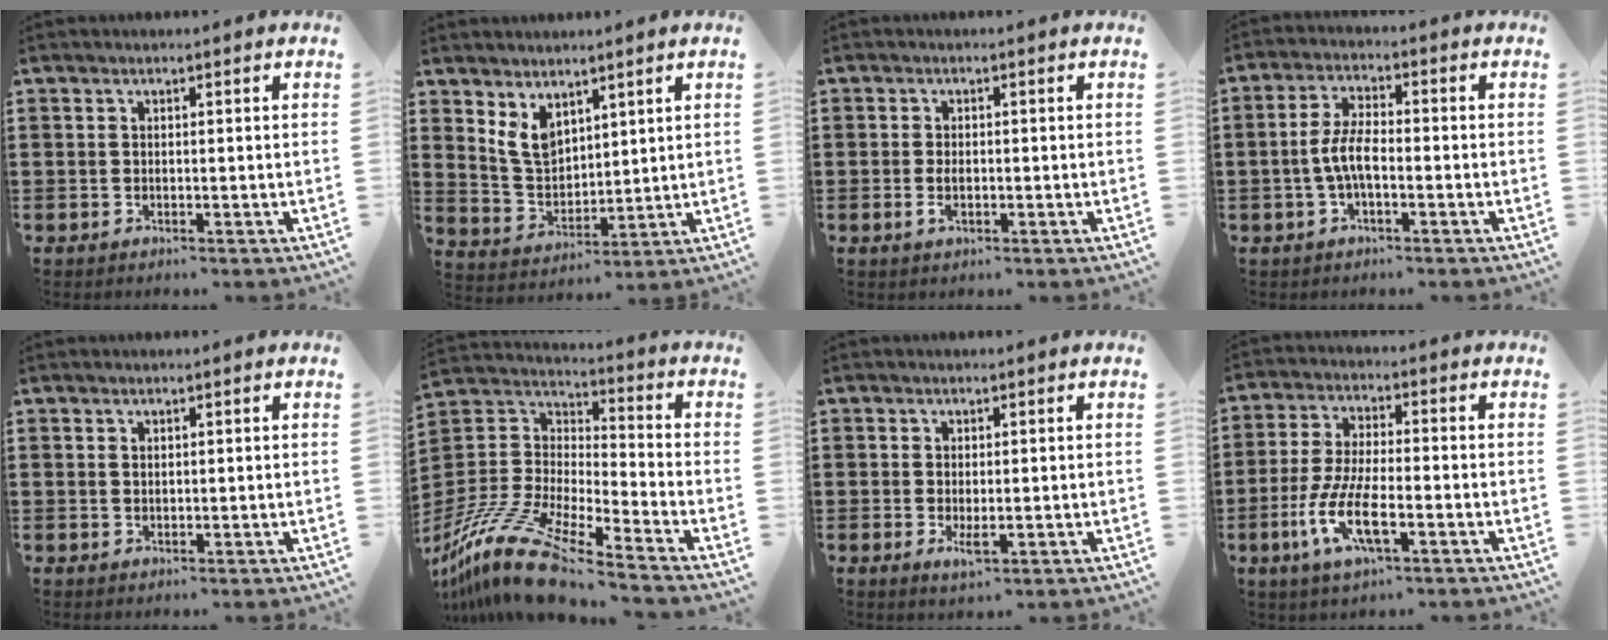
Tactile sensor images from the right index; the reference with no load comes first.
{"total": 6.0, "force": [3.7, 3.5, 3.2], "torque": [-0.083, -0.005, 0.068]}
{"total": 2.0, "force": [-0.4, 0.9, 1.7], "torque": [-0.049, -0.009, -0.010]}
{"total": 5.4, "force": [-1.2, 2.0, 4.9], "torque": [-0.120, -0.004, -0.033]}
{"total": 0.7, "force": [0.5, 0.5, 0.3], "torque": [-0.008, 0.002, 0.009]}
{"total": 15.3, "force": [-12.7, 2.4, 8.2], "torque": [-0.192, 0.022, -0.252]}
{"total": 2.3, "force": [-0.3, 0.6, 2.2], "torque": [-0.044, -0.006, -0.005]}
{"total": 8.9, "force": [-3.8, 2.5, 7.6], "torque": [-0.177, -0.015, -0.077]}